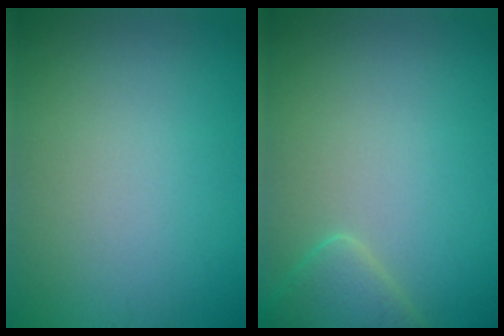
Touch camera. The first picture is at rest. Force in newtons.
{"total": 2.8, "press": 2.8, "slide": 0.1}